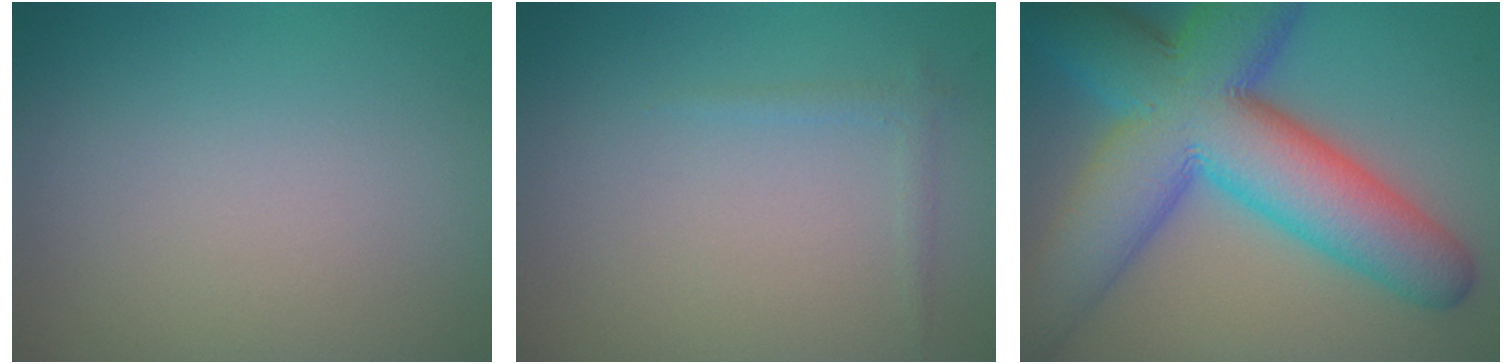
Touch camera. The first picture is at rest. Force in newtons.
{"total": 0.9, "press": 0.9, "slide": 0.1}
{"total": 14.6, "press": 14.5, "slide": 0.3}